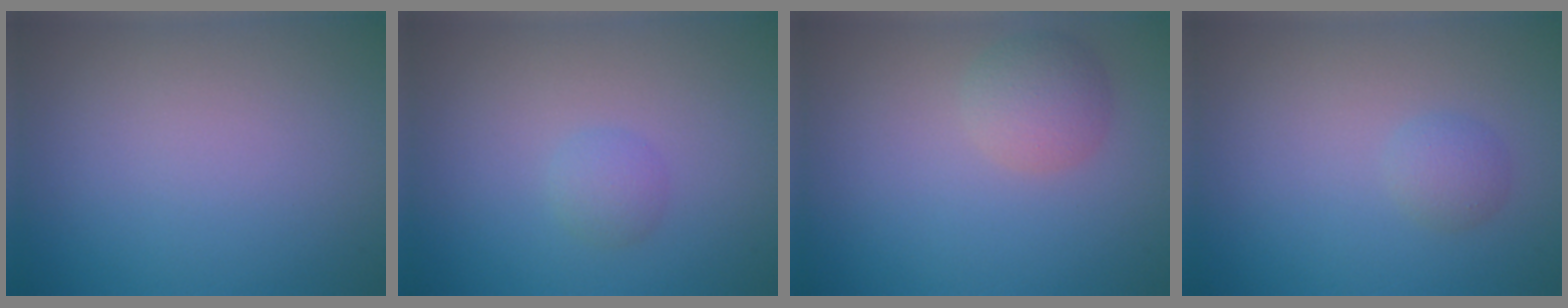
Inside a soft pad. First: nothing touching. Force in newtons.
{"total": 1.3, "press": 1.3, "slide": 0.0}
{"total": 2.7, "press": 2.7, "slide": 0.1}
{"total": 1.3, "press": 1.3, "slide": 0.0}